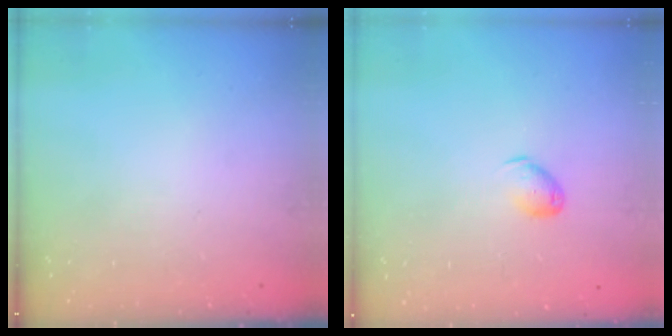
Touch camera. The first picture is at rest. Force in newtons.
{"total": 6.0, "press": 5.9, "slide": 1.0}